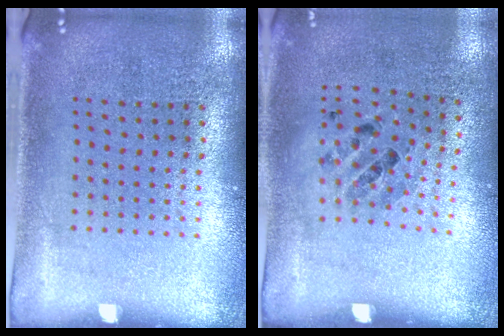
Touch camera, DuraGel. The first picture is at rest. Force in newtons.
{"total": 0.9, "press": 0.8, "slide": 0.5}